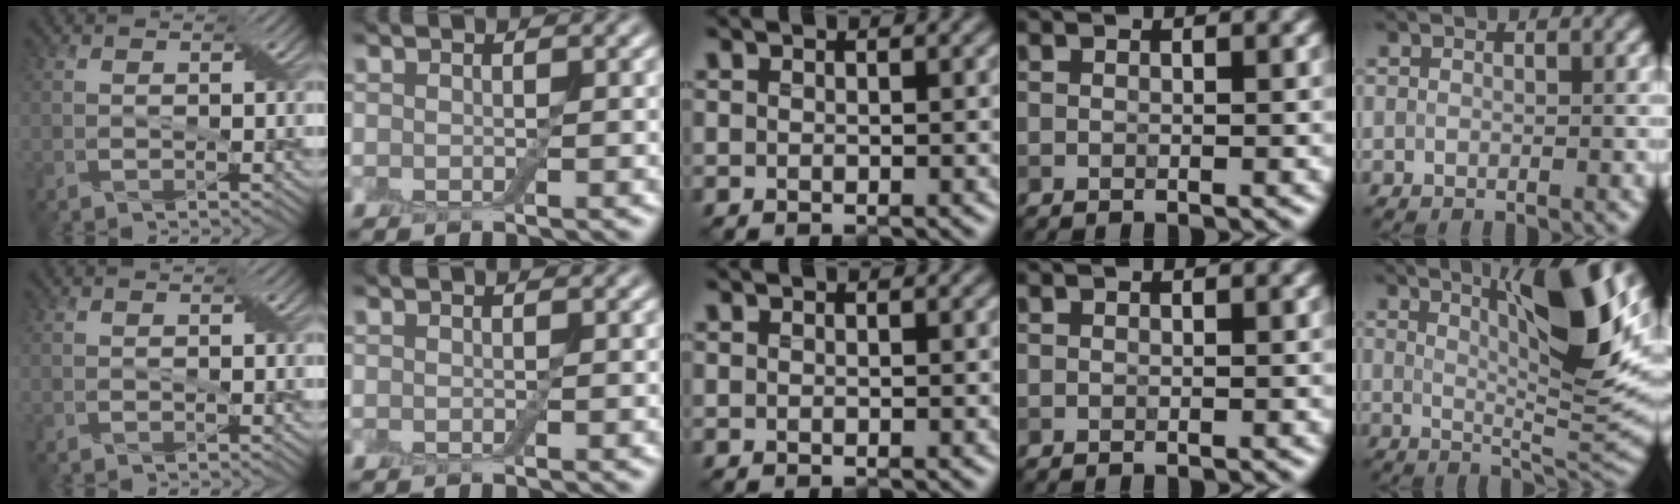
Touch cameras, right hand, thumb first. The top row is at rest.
{"little": {"total": 9.9, "force": [3.7, 1.7, 9.0], "torque": [-0.128, -0.003, 0.065]}}